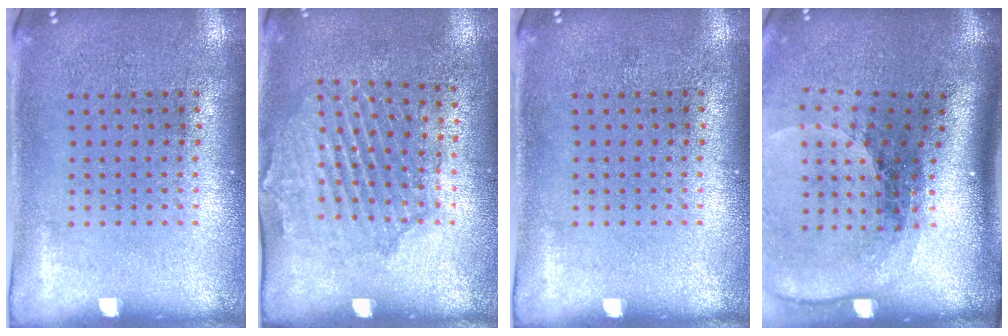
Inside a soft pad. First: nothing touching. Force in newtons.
{"total": 1.5, "press": 1.5, "slide": 0.4}
{"total": 0.0}
{"total": 2.6, "press": 1.9, "slide": 1.8}